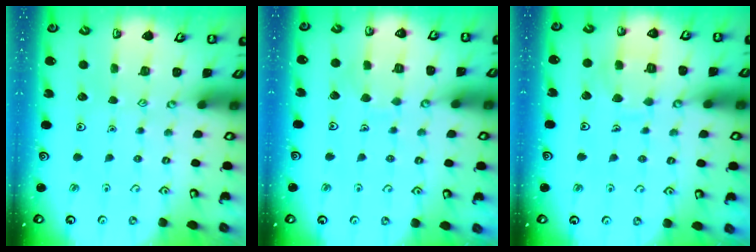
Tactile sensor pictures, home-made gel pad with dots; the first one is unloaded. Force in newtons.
{"total": 5.6, "press": 5.6, "slide": 0.3}
{"total": 8.6, "press": 8.6, "slide": 0.8}